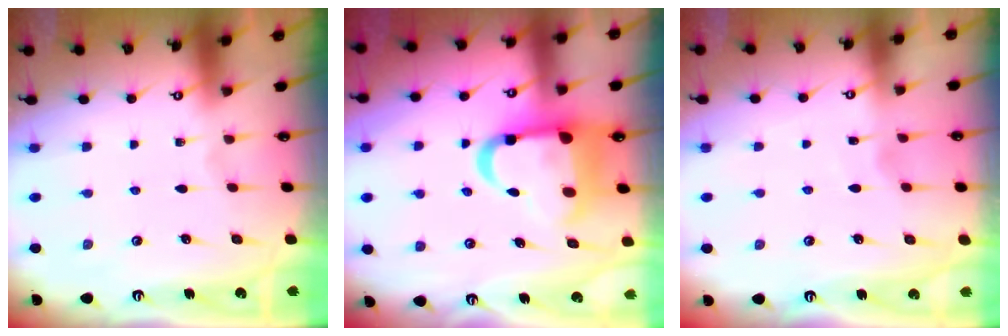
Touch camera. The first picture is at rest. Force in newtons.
{"total": 15.1, "press": 14.9, "slide": 2.5}
{"total": 1.7, "press": 1.7, "slide": 0.2}